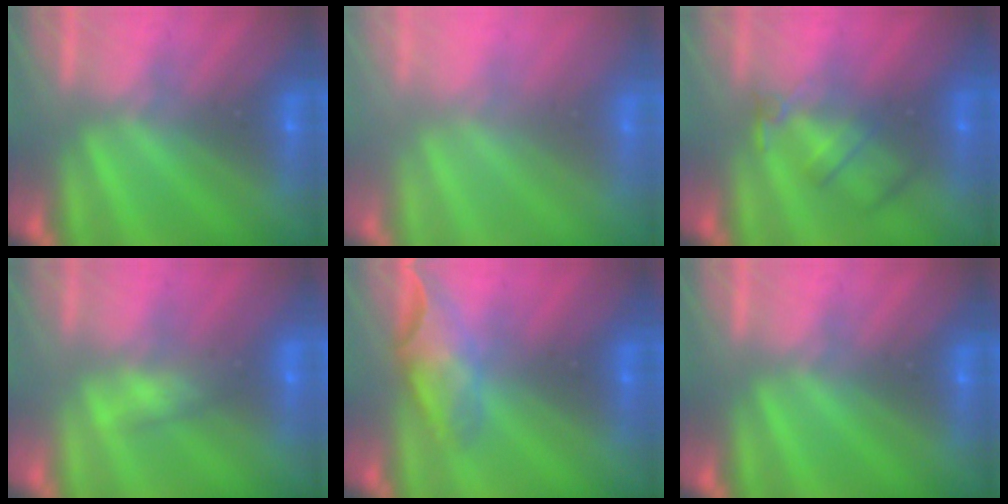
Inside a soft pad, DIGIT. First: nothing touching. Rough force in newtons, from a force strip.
{"total": 2.9}
{"total": 2.4}
{"total": 2.7}
{"total": 4.5}
{"total": 0.0}